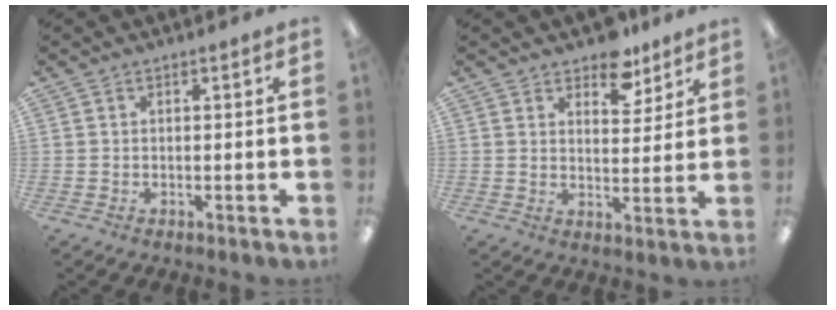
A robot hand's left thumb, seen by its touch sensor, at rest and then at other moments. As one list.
[{"total": 8.4, "force": [6.6, 4.2, 3.2], "torque": [-0.027, -0.040, 0.113]}]